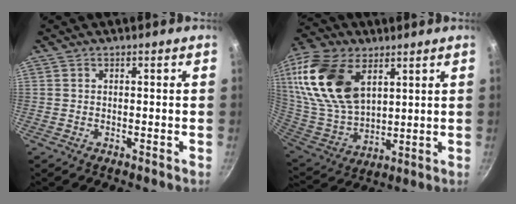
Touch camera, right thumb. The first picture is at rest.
{"total": 22.4, "force": [9.2, 13.5, 15.3], "torque": [-0.296, -0.033, 0.183]}